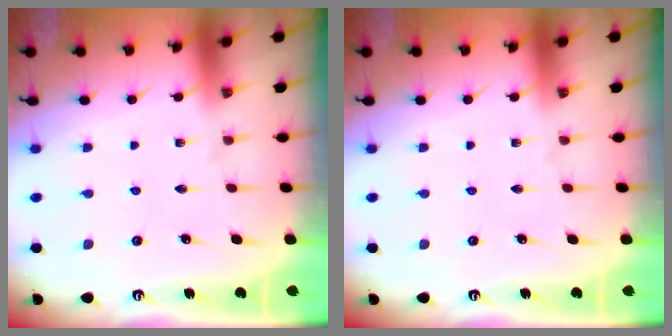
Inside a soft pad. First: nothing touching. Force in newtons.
{"total": 0.0}